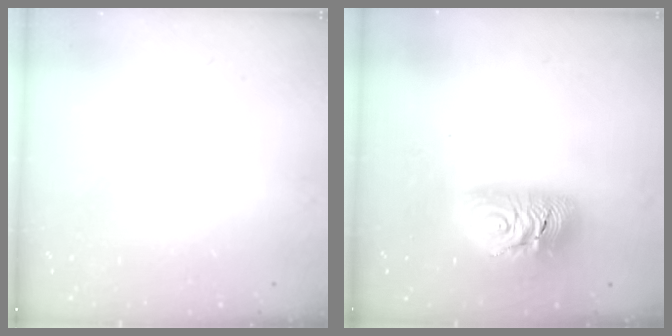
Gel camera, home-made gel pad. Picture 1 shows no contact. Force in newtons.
{"total": 11.7, "press": 11.6, "slide": 1.1}